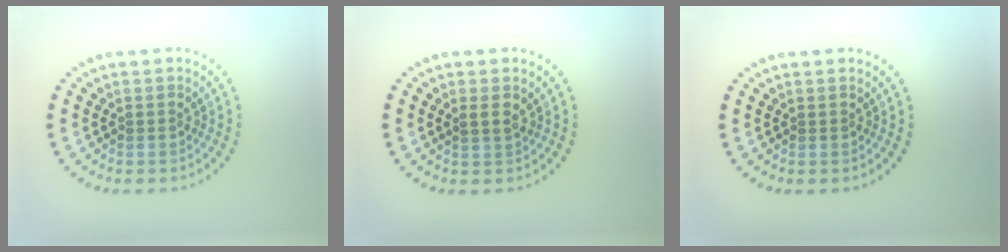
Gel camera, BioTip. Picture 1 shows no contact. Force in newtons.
{"total": 0.7, "press": 0.7, "slide": 0.3}
{"total": 0.0}